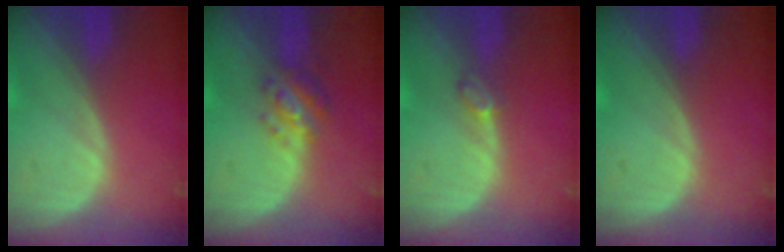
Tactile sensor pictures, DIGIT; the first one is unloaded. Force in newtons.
{"total": 4.9, "press": 4.5, "slide": 1.9}
{"total": 1.6, "press": 1.6, "slide": 0.2}
{"total": 0.0}